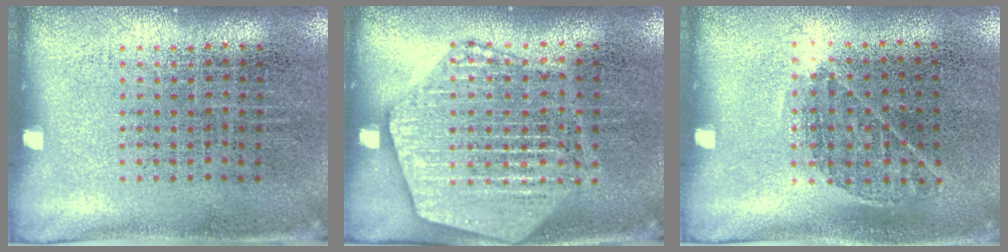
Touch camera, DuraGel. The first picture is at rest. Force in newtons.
{"total": 3.5, "press": 3.5, "slide": 0.5}
{"total": 0.8, "press": 0.6, "slide": 0.6}